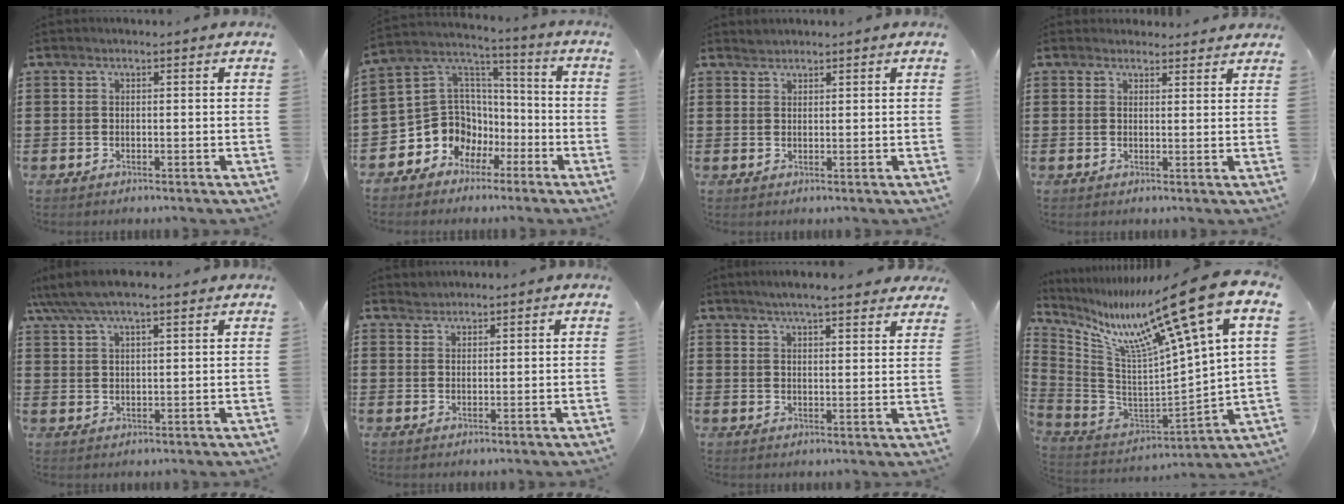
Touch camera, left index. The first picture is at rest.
{"total": 9.7, "force": [-3.6, 8.9, 1.9], "torque": [-0.087, -0.009, -0.063]}
{"total": 1.3, "force": [1.2, 0.4, 0.0], "torque": [-0.003, -0.001, 0.025]}
{"total": 2.2, "force": [2.1, 0.5, 0.1], "torque": [-0.007, -0.002, 0.042]}
{"total": 4.7, "force": [3.8, 1.1, 2.6], "torque": [-0.060, 0.000, 0.068]}
{"total": 1.4, "force": [1.3, 0.3, -0.3], "torque": [0.001, 0.001, 0.028]}
{"total": 4.5, "force": [4.2, 0.0, 1.5], "torque": [-0.042, -0.012, 0.077]}
{"total": 15.7, "force": [10.4, -0.2, 11.7], "torque": [-0.215, -0.084, 0.151]}